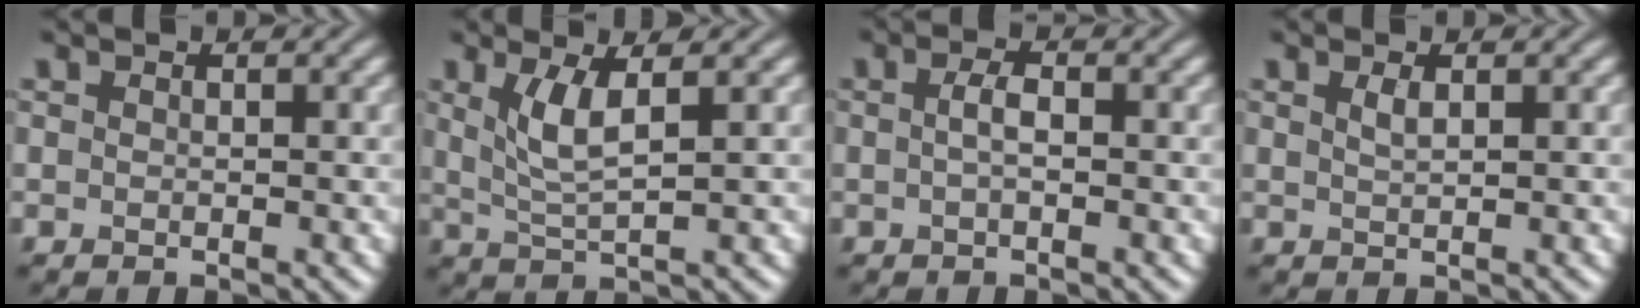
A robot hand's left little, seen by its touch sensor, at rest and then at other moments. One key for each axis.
{"total": 3.4, "fx": 1.2, "fy": 0.8, "fz": 3.1, "tx": -0.069, "ty": -0.005, "tz": 0.028}
{"total": 1.6, "fx": -0.1, "fy": 0.5, "fz": 1.5, "tx": -0.033, "ty": 0.003, "tz": -0.003}
{"total": 1.1, "fx": 0.6, "fy": 0.3, "fz": 0.9, "tx": -0.019, "ty": 0.002, "tz": 0.011}